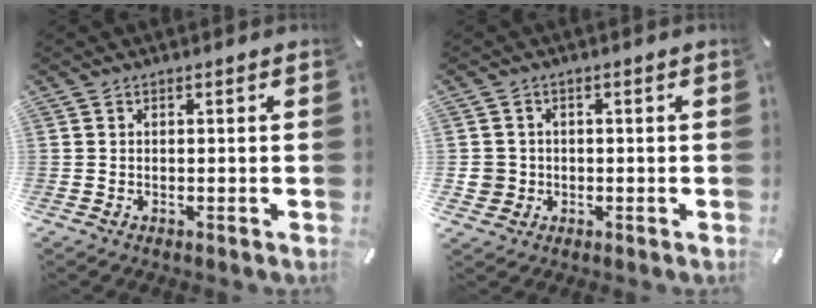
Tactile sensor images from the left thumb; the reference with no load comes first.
{"total": 4.4, "force": [-0.1, 4.3, 0.3], "torque": [-0.010, 0.006, -0.002]}